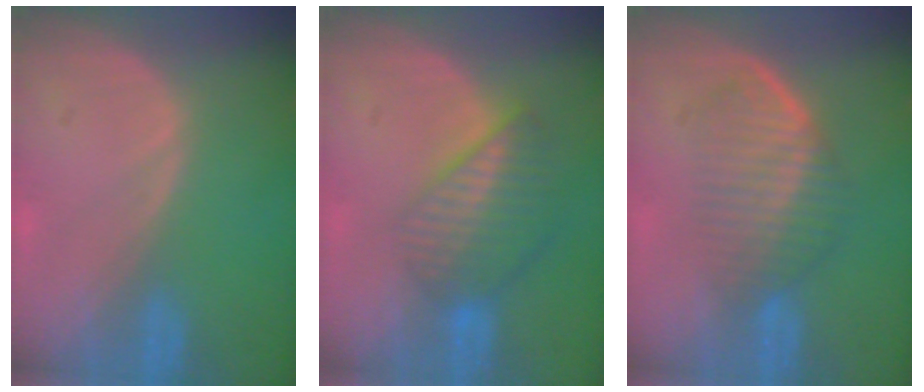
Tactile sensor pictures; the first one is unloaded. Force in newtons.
{"total": 6.8, "press": 5.9, "slide": 3.4}
{"total": 6.2, "press": 5.8, "slide": 2.4}